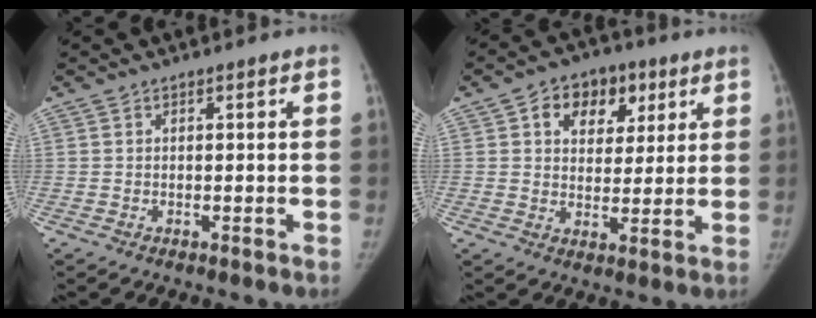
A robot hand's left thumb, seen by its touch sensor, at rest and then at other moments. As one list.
[{"total": 10.2, "force": [4.4, 7.2, 5.7], "torque": [-0.043, -0.009, 0.064]}]